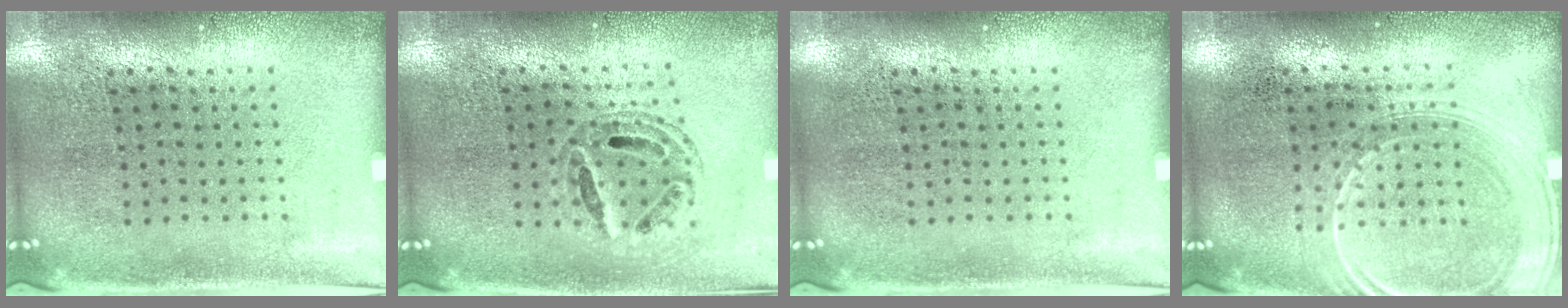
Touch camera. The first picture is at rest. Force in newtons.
{"total": 0.6, "press": 0.6, "slide": 0.2}
{"total": 0.0}
{"total": 1.8, "press": 1.7, "slide": 0.6}